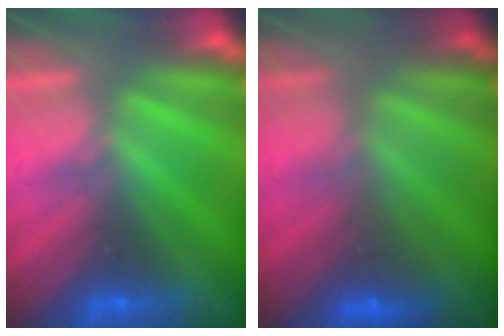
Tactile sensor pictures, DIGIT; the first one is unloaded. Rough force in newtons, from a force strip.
{"total": 2.4}